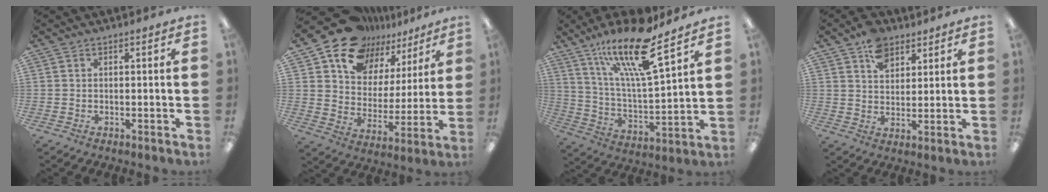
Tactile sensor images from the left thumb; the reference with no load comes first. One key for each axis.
{"total": 15.8, "fx": 12.9, "fy": 8.5, "fz": 3.3, "tx": -0.079, "ty": -0.102, "tz": 0.236}
{"total": 19.4, "fx": 13.8, "fy": 4.4, "fz": 12.9, "tx": -0.237, "ty": -0.076, "tz": 0.229}
{"total": 8.0, "fx": 5.2, "fy": 5.0, "fz": 3.4, "tx": -0.052, "ty": -0.016, "tz": 0.094}